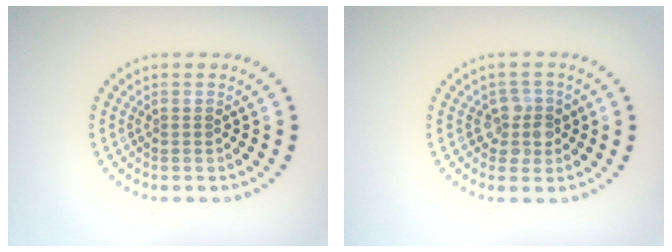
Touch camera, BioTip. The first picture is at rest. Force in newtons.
{"total": 2.3, "press": 2.0, "slide": 1.1}